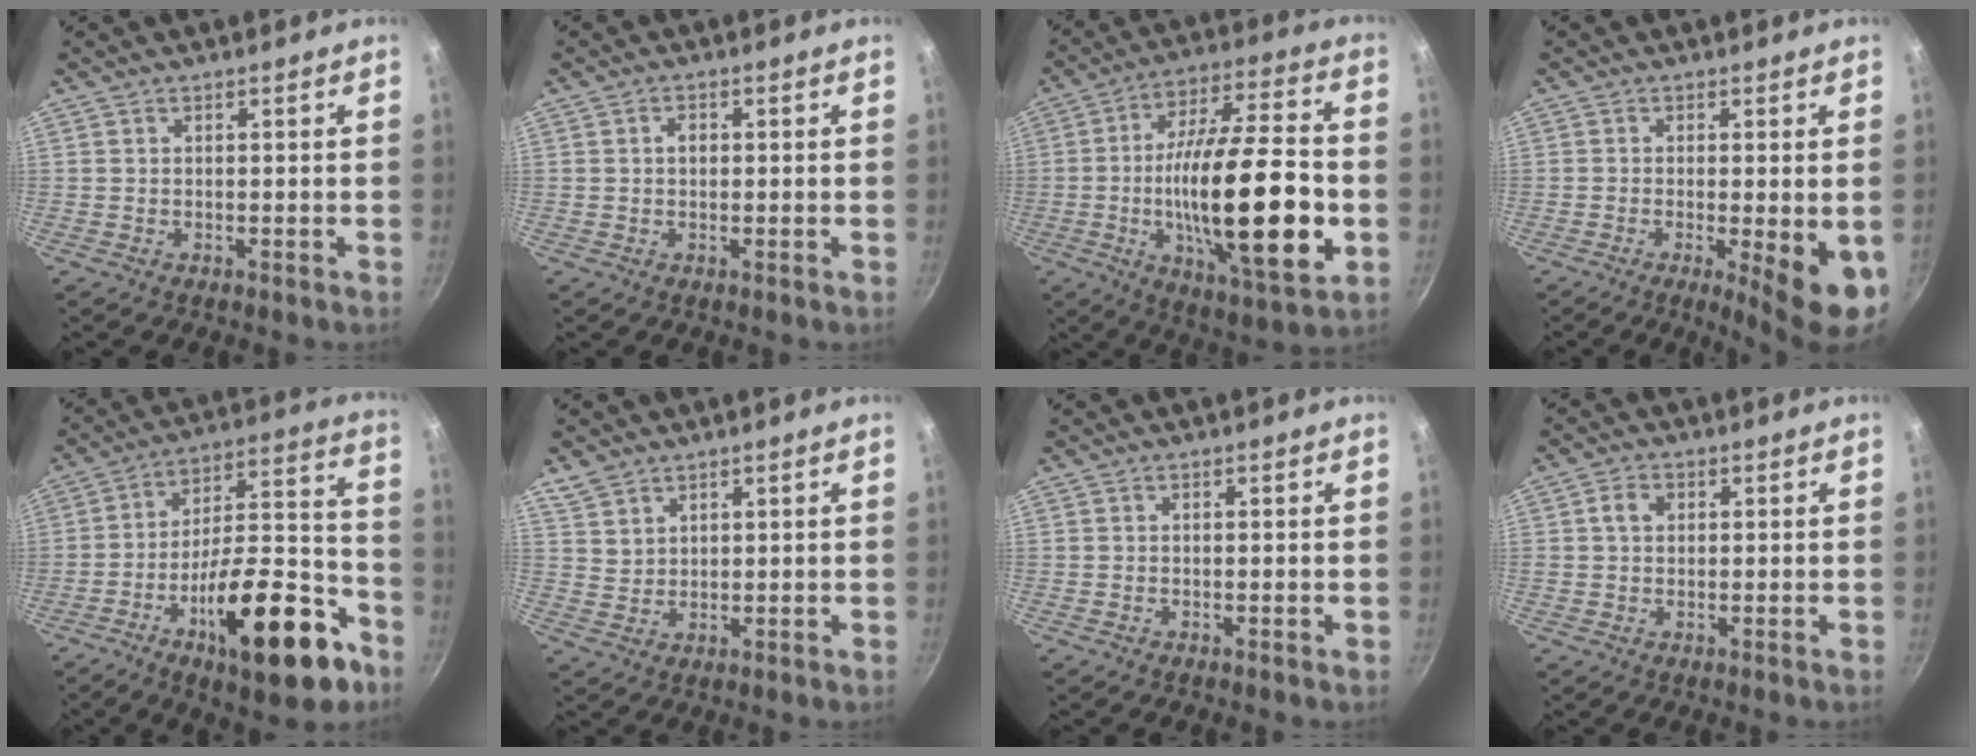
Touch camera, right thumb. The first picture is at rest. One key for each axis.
{"total": 1.8, "fx": 0.2, "fy": 1.3, "fz": 1.2, "tx": -0.013, "ty": 0.004, "tz": 0.002}
{"total": 26.8, "fx": -4.7, "fy": 8.4, "fz": 25.0, "tx": -0.408, "ty": 0.018, "tz": -0.073}
{"total": 8.3, "fx": -2.1, "fy": 1.7, "fz": 7.9, "tx": -0.104, "ty": -0.010, "tz": -0.022}
{"total": 24.9, "fx": -12.4, "fy": 9.2, "fz": 19.5, "tx": -0.244, "ty": 0.080, "tz": -0.191}
{"total": 4.4, "fx": 3.2, "fy": 2.6, "fz": 1.2, "tx": -0.013, "ty": -0.006, "tz": 0.069}
{"total": 0.6, "fx": -0.1, "fy": -0.2, "fz": 0.6, "tx": -0.009, "ty": -0.001, "tz": -0.005}
{"total": 3.1, "fx": 0.7, "fy": 2.4, "fz": 1.8, "tx": -0.021, "ty": 0.005, "tz": 0.008}